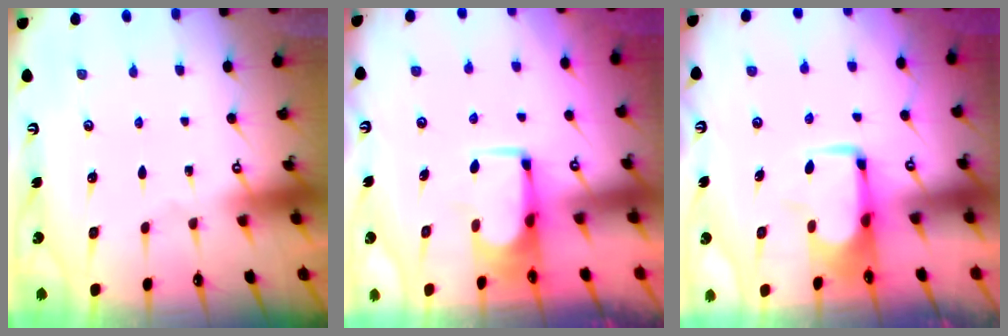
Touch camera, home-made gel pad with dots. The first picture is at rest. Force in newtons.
{"total": 1.7, "press": 1.7, "slide": 0.1}
{"total": 1.2, "press": 1.0, "slide": 0.6}